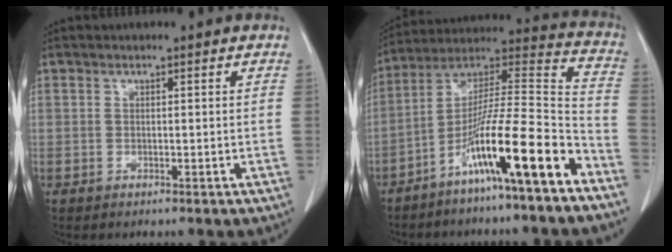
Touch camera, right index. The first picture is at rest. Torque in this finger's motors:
{"motor_torque": [1.43, -0.71, 0.76, 0.21]}